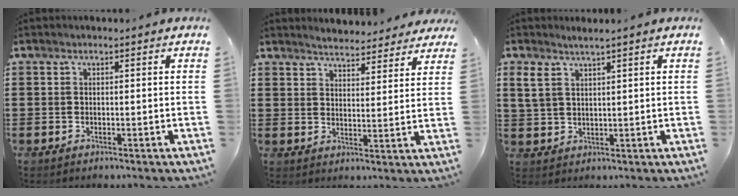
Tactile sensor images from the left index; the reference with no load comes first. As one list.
[{"total": 4.2, "force": [4.2, 0.3, 0.4], "torque": [-0.025, -0.018, 0.075]}, {"total": 2.8, "force": [1.9, 1.0, 1.9], "torque": [-0.041, 0.003, 0.035]}]